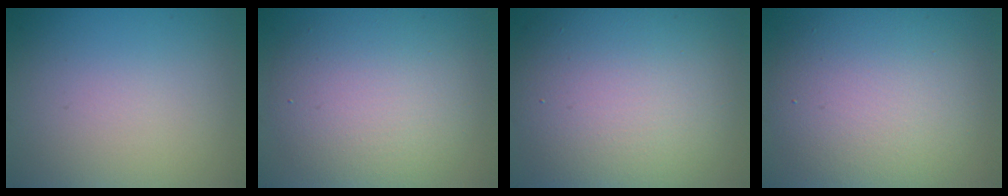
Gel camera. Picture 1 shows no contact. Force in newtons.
{"total": 6.6, "press": 6.6, "slide": 0.4}
{"total": 10.9, "press": 10.9, "slide": 0.6}
{"total": 7.8, "press": 7.8, "slide": 0.3}